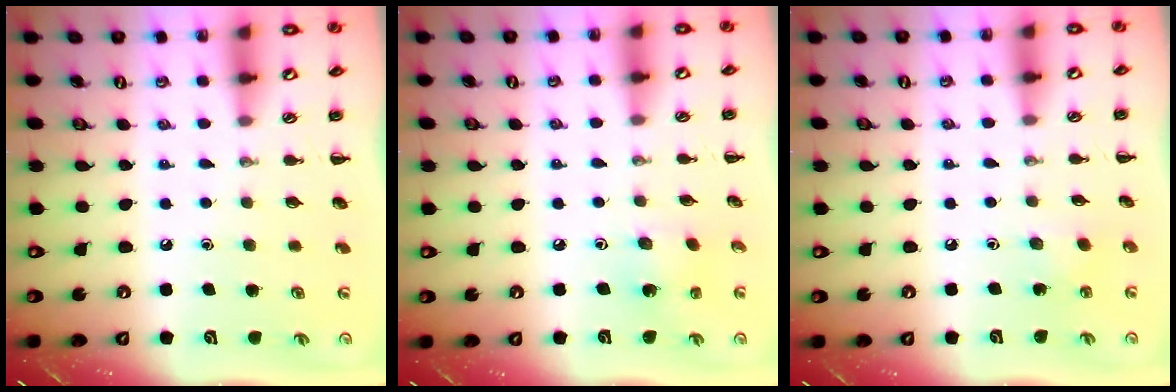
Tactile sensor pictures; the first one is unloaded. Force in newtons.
{"total": 1.4, "press": 1.3, "slide": 0.6}
{"total": 2.5, "press": 2.4, "slide": 0.8}